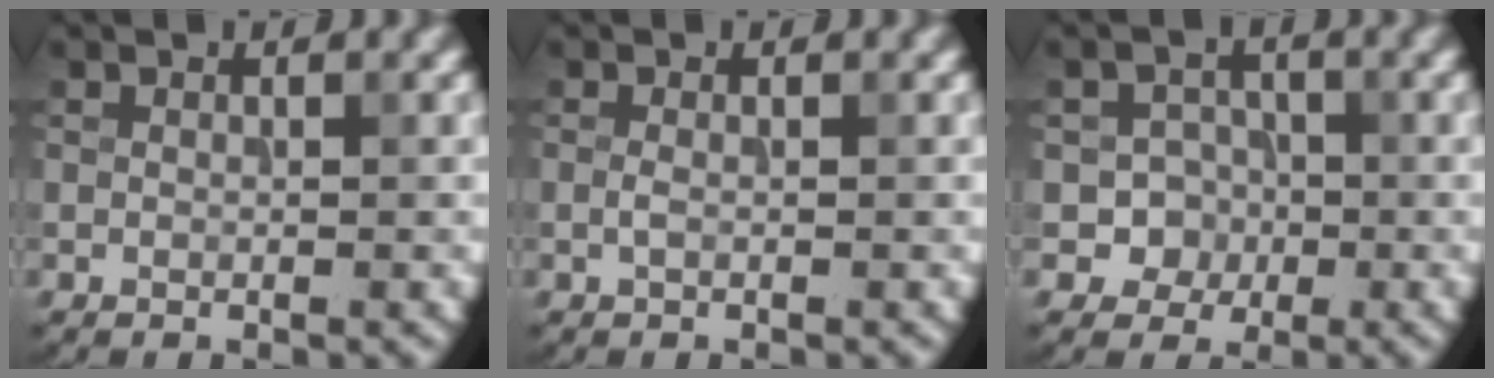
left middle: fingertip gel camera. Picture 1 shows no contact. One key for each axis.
{"total": 0.6, "fx": -0.2, "fy": 0.2, "fz": 0.6, "tx": -0.016, "ty": -0.001, "tz": -0.004}
{"total": 3.5, "fx": -1.2, "fy": 3.2, "fz": 0.6, "tx": 0.015, "ty": 0.006, "tz": -0.029}